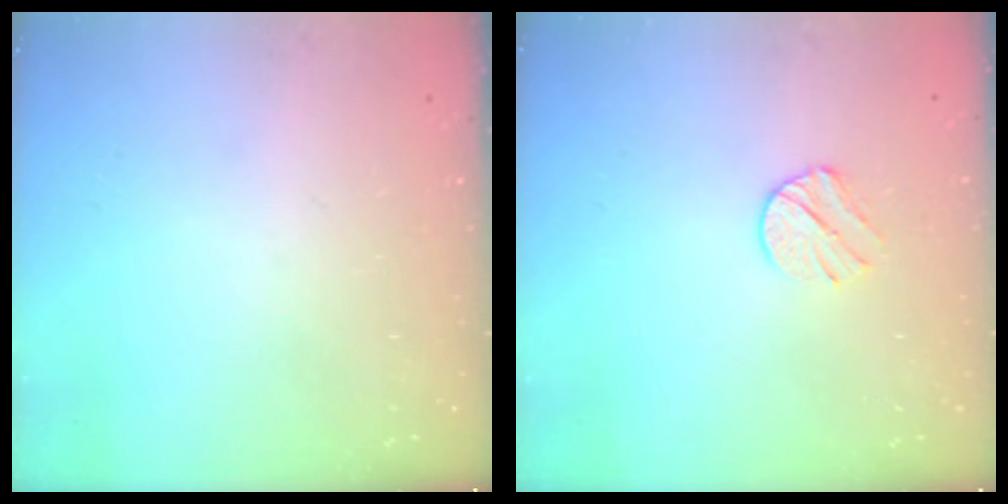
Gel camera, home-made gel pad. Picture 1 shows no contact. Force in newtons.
{"total": 7.5, "press": 7.5, "slide": 1.1}